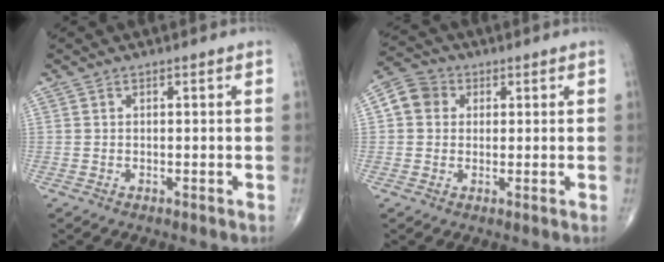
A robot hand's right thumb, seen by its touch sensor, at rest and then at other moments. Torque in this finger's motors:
{"motor_torque": [0.02, 0.02, 0.06, 0.03, 0.10]}